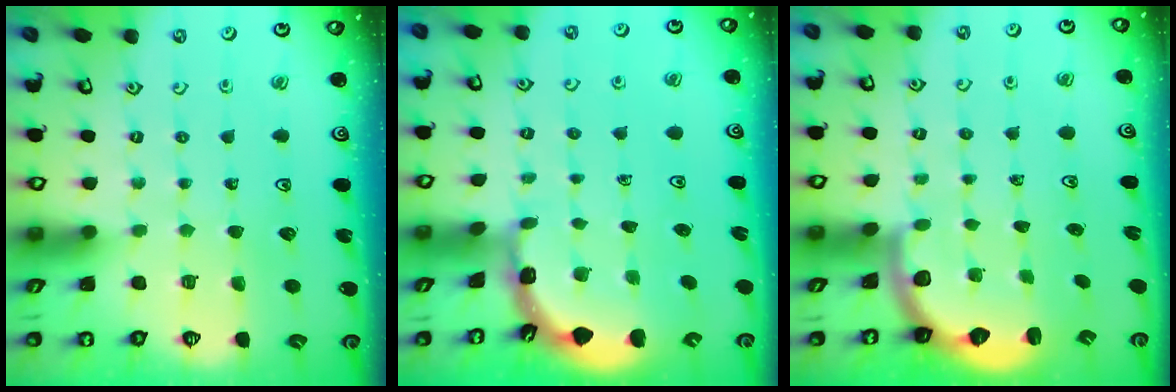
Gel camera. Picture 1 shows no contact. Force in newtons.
{"total": 1.9, "press": 1.9, "slide": 0.1}
{"total": 2.4, "press": 2.1, "slide": 1.2}